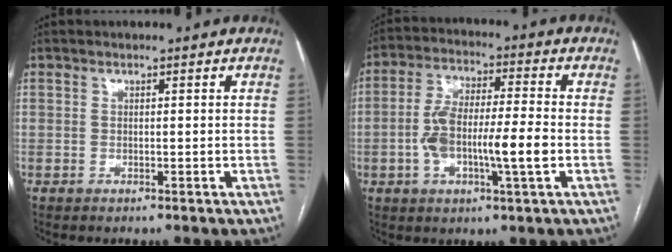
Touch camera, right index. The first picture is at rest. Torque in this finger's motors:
{"motor_torque": [1.74, -0.20, 0.84, 0.21]}